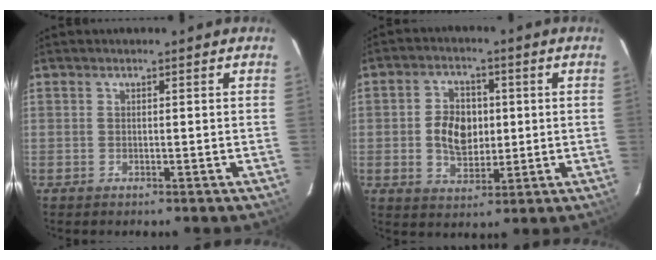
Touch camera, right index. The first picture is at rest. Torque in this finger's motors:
{"motor_torque": [0.33, 0.25, 0.16, 0.08]}